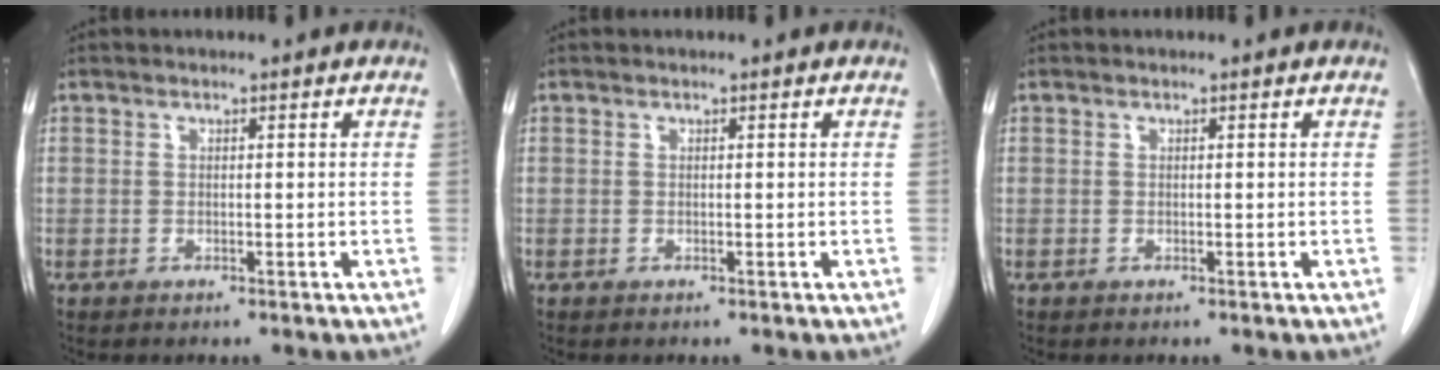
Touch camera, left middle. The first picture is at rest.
{"total": 0.0}
{"total": 0.0}